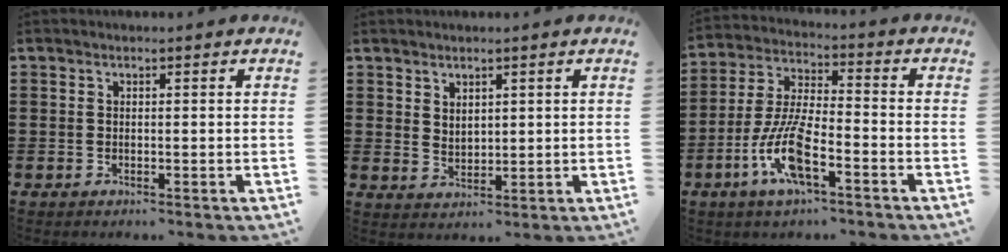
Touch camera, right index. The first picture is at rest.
{"total": 2.4, "force": [2.0, 1.3, 0.3], "torque": [-0.010, 0.004, 0.039]}
{"total": 10.0, "force": [-4.8, 2.7, 8.4], "torque": [-0.194, -0.009, -0.094]}